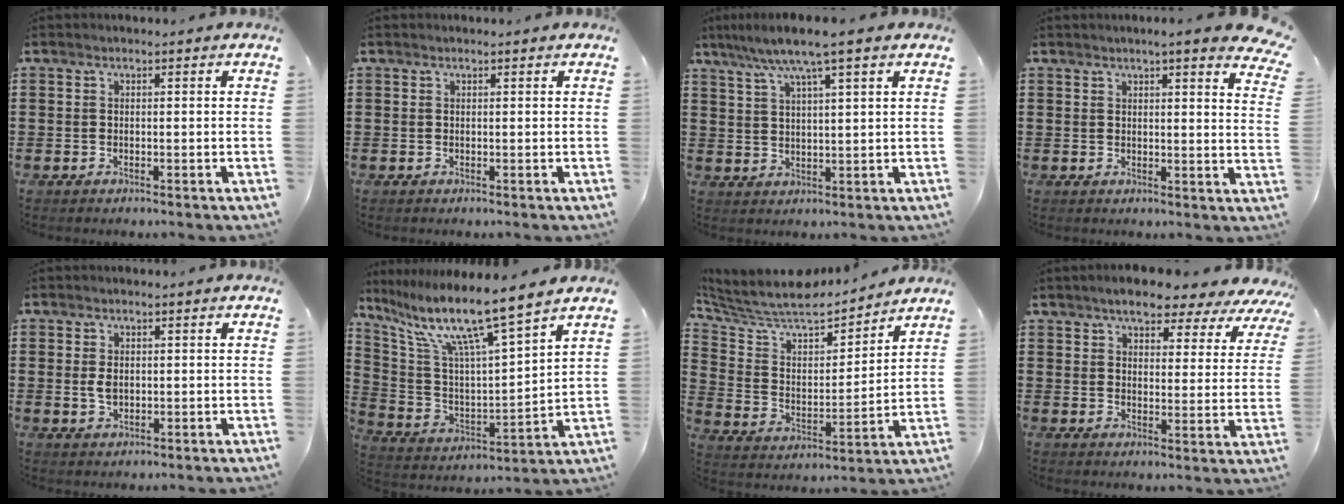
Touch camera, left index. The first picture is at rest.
{"total": 0.0}
{"total": 6.4, "force": [4.5, 0.0, 4.6], "torque": [-0.100, -0.010, 0.076]}
{"total": 3.8, "force": [3.2, -0.6, 1.8], "torque": [-0.039, -0.015, 0.054]}
{"total": 2.5, "force": [0.2, 1.5, 1.9], "torque": [-0.047, 0.002, 0.002]}
{"total": 11.2, "force": [8.5, -0.1, 7.4], "torque": [-0.173, -0.057, 0.134]}
{"total": 8.2, "force": [7.6, 1.8, 2.4], "torque": [-0.087, -0.058, 0.128]}
{"total": 5.9, "force": [5.4, 1.2, 2.3], "torque": [-0.061, -0.022, 0.090]}